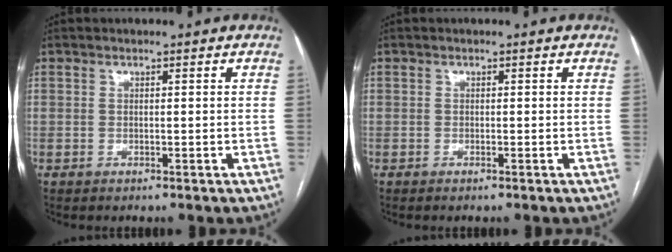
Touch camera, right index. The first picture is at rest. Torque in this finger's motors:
{"motor_torque": [0.04, -0.11, 0.04, 0.01]}